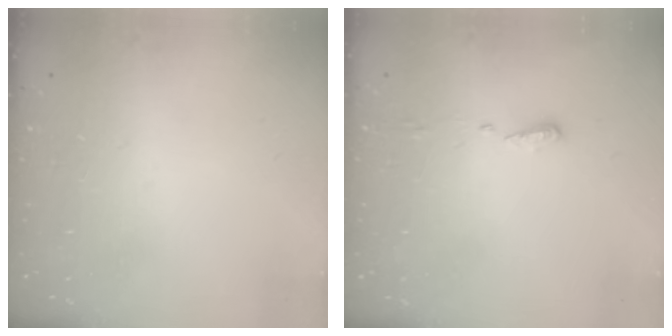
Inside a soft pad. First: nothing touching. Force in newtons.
{"total": 4.0, "press": 3.9, "slide": 0.5}